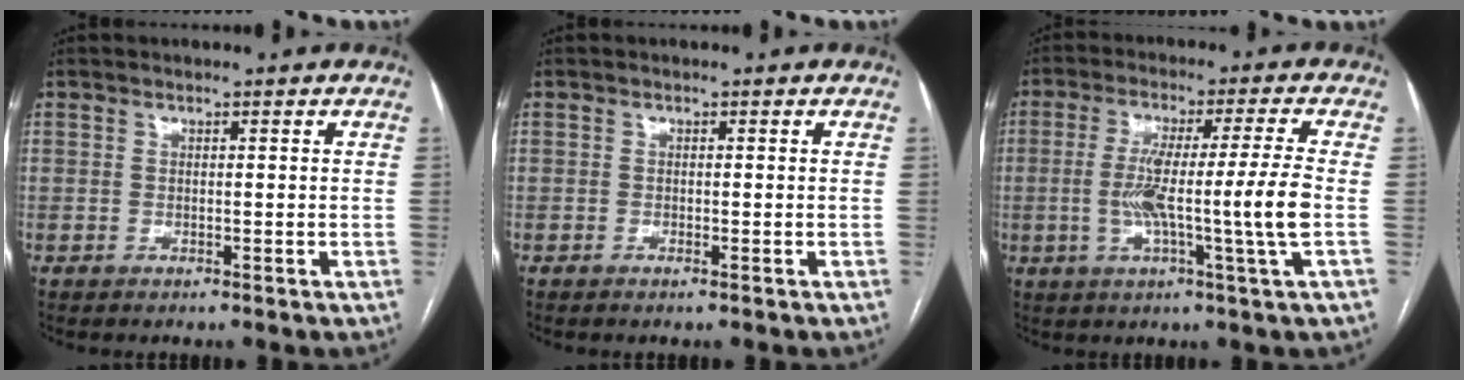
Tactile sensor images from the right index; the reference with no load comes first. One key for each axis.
{"total": 0.5, "fx": -0.4, "fy": 0.0, "fz": 0.3, "tx": -0.006, "ty": 0.000, "tz": -0.005}
{"total": 11.4, "fx": -1.6, "fy": -1.7, "fz": 11.2, "tx": -0.200, "ty": -0.005, "tz": -0.029}